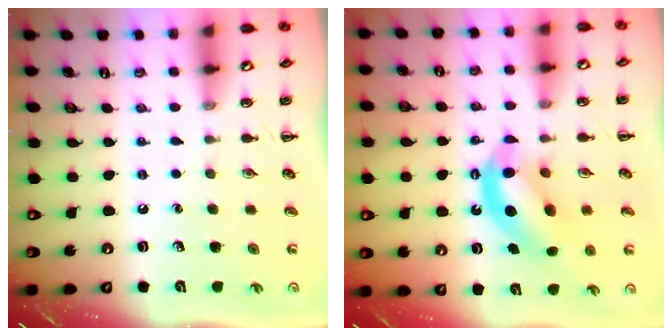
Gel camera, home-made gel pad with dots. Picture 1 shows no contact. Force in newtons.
{"total": 10.5, "press": 10.1, "slide": 2.8}